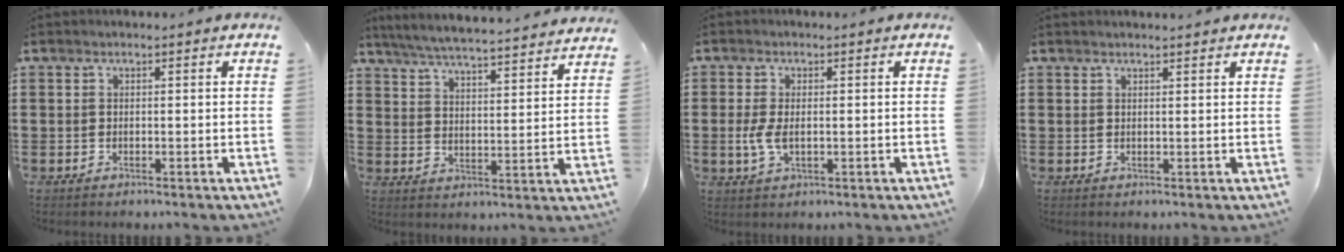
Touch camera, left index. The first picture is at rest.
{"total": 5.5, "force": [5.4, -0.5, 1.2], "torque": [-0.048, -0.041, 0.089]}
{"total": 3.9, "force": [-0.3, 1.9, 3.4], "torque": [-0.084, -0.002, -0.012]}
{"total": 1.0, "force": [1.0, 0.0, 0.2], "torque": [-0.006, -0.001, 0.020]}